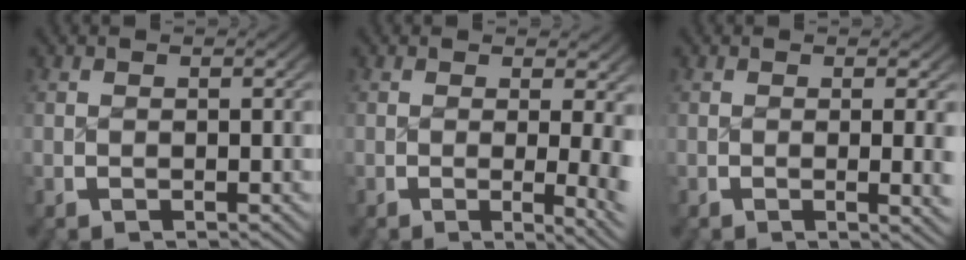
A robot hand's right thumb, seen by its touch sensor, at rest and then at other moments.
{"total": 3.8, "force": [-0.5, 1.3, 3.6], "torque": [-0.047, -0.017, -0.006]}
{"total": 2.6, "force": [-0.1, 0.6, 2.5], "torque": [-0.030, -0.003, -0.002]}